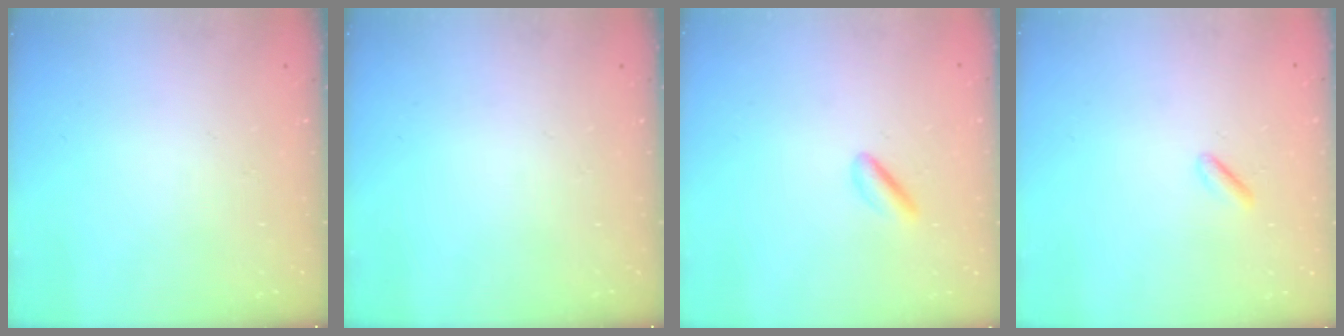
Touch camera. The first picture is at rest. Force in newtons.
{"total": 0.0}
{"total": 2.5, "press": 2.3, "slide": 1.0}
{"total": 0.7, "press": 0.3, "slide": 0.6}